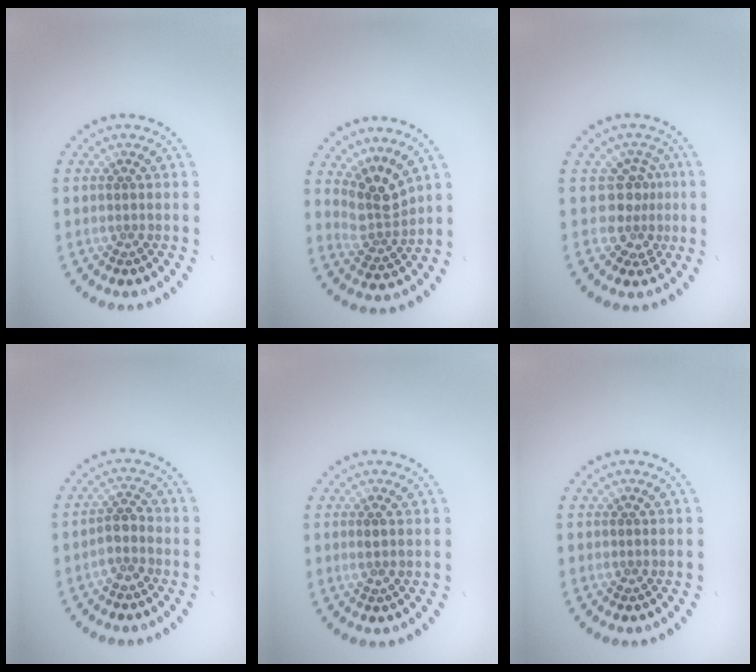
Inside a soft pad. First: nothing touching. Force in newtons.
{"total": 3.2, "press": 2.2, "slide": 2.3}
{"total": 2.8, "press": 2.1, "slide": 1.9}
{"total": 2.1, "press": 1.7, "slide": 1.3}
{"total": 0.7, "press": 0.5, "slide": 0.5}
{"total": 0.0}